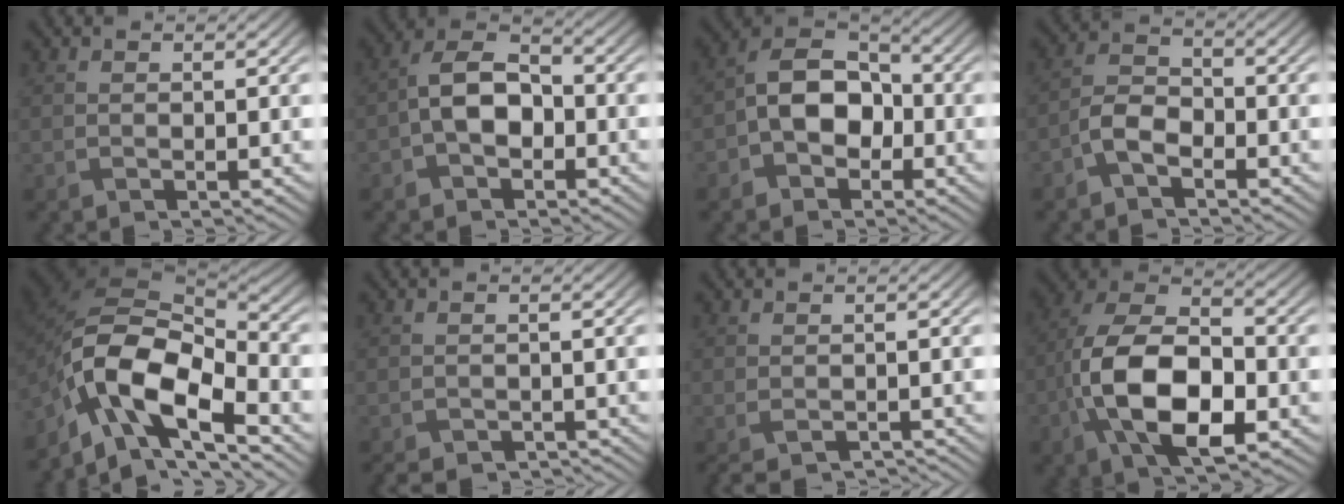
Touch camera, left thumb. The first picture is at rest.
{"total": 6.7, "force": [-1.6, 4.4, 4.8], "torque": [-0.092, 0.011, -0.039]}
{"total": 8.8, "force": [-2.3, 6.3, 5.8], "torque": [-0.106, 0.006, -0.056]}
{"total": 4.1, "force": [-2.4, 2.1, 2.5], "torque": [-0.050, 0.010, -0.060]}
{"total": 13.7, "force": [-6.5, 6.8, 10.0], "torque": [-0.199, -0.017, -0.130]}
{"total": 2.5, "force": [-2.3, 0.8, 0.6], "torque": [-0.011, -0.007, -0.039]}
{"total": 2.4, "force": [-2.0, 0.5, 1.3], "torque": [-0.031, -0.009, -0.032]}
{"total": 14.3, "force": [-4.3, 7.7, 11.2], "torque": [-0.229, -0.008, -0.093]}